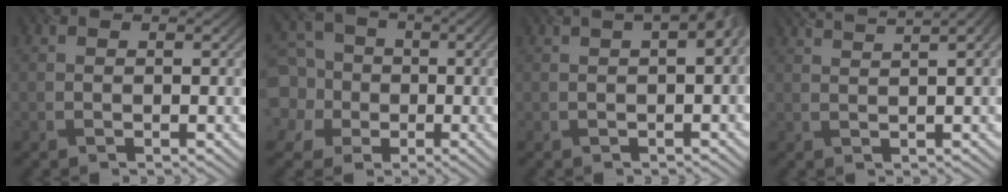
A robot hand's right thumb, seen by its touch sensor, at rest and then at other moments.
{"total": 8.0, "force": [-0.7, 7.7, 2.2], "torque": [-0.088, 0.000, -0.035]}
{"total": 5.7, "force": [1.1, 2.5, 5.0], "torque": [-0.044, 0.019, 0.006]}
{"total": 5.2, "force": [3.8, 0.7, 3.6], "torque": [-0.061, 0.026, 0.055]}